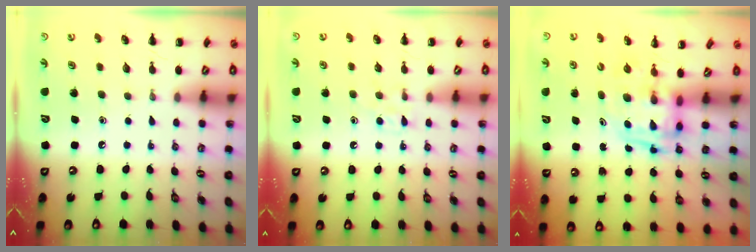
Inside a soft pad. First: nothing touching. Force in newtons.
{"total": 3.7, "press": 3.5, "slide": 1.2}
{"total": 3.4, "press": 3.3, "slide": 0.6}